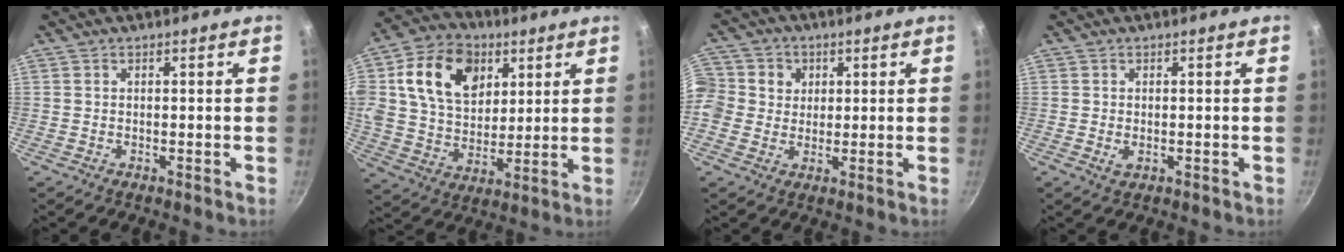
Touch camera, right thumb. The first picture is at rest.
{"total": 19.1, "force": [6.7, 13.8, 11.4], "torque": [-0.179, -0.007, 0.111]}
{"total": 10.4, "force": [1.7, 9.7, 3.3], "torque": [-0.059, 0.016, 0.015]}
{"total": 1.6, "force": [-0.2, 1.1, 1.2], "torque": [-0.020, -0.002, -0.001]}